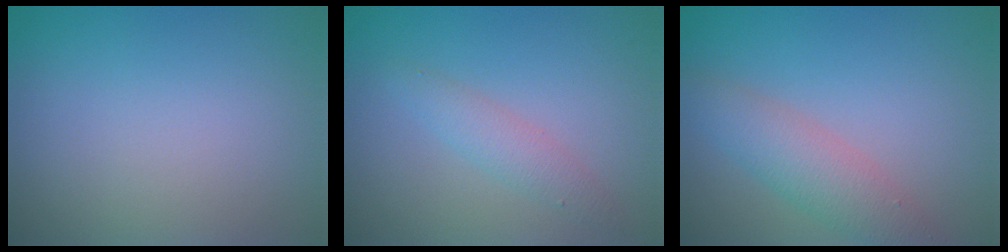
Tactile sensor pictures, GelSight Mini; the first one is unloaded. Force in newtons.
{"total": 2.0, "press": 2.0, "slide": 0.0}
{"total": 4.0, "press": 4.0, "slide": 0.1}